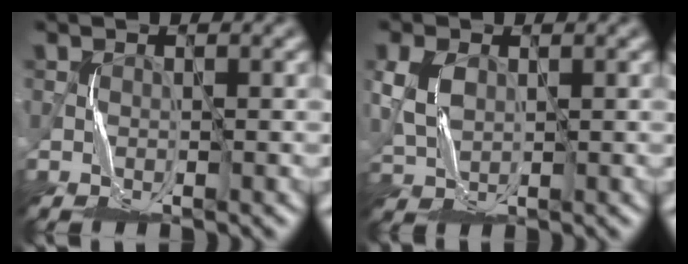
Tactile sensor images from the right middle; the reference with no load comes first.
{"total": 3.8, "force": [0.7, 2.6, 2.6], "torque": [-0.077, 0.005, 0.017]}